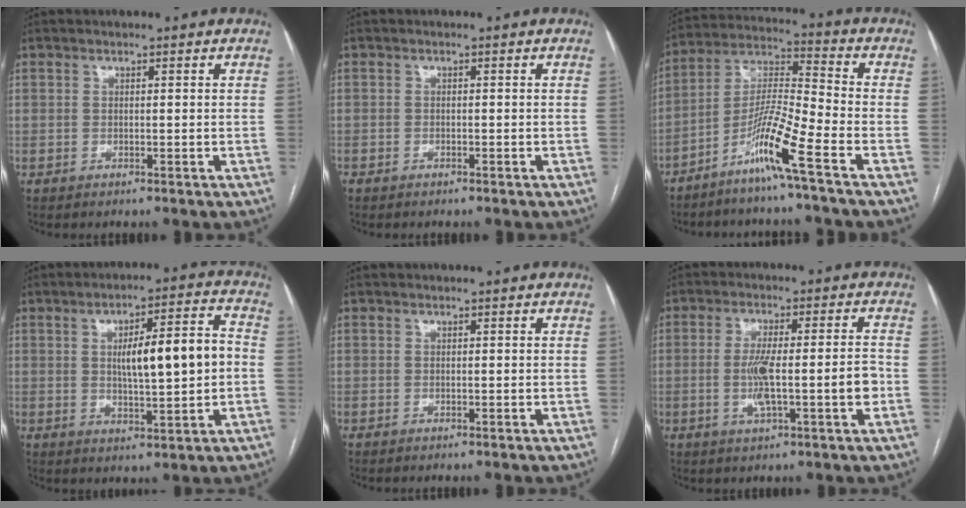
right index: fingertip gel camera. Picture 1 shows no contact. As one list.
[{"total": 0.7, "force": [-0.6, 0.3, 0.2], "torque": [-0.004, 0.001, -0.011]}, {"total": 10.5, "force": [-6.3, -1.4, 8.3], "torque": [-0.167, -0.011, -0.126]}, {"total": 11.0, "force": [0.4, 2.0, 10.8], "torque": [-0.168, 0.022, 0.012]}, {"total": 0.0}, {"total": 8.9, "force": [-1.8, 0.8, 8.6], "torque": [-0.159, 0.011, -0.027]}]